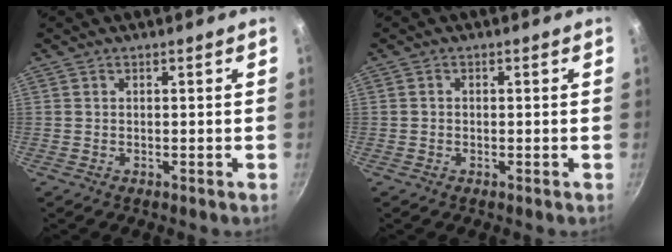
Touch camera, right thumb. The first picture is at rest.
{"total": 0.6, "force": [-0.2, 0.5, 0.3], "torque": [-0.005, 0.003, -0.003]}